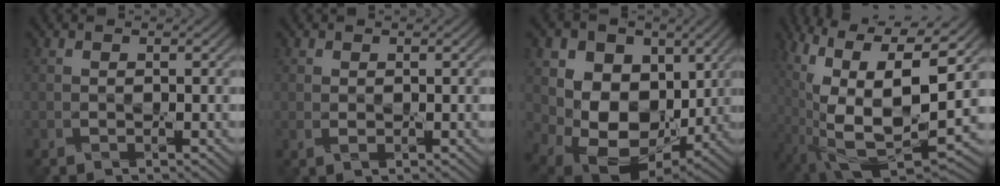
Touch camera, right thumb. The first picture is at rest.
{"total": 0.9, "force": [0.1, 0.6, 0.7], "torque": [-0.018, -0.002, 0.005]}
{"total": 14.1, "force": [2.4, 10.9, 8.7], "torque": [-0.184, -0.017, 0.049]}
{"total": 17.1, "force": [0.5, 7.8, 15.2], "torque": [-0.278, -0.027, 0.024]}